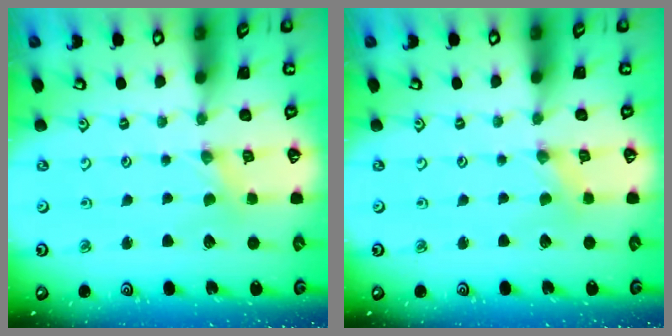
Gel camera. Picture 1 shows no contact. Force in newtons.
{"total": 0.0}